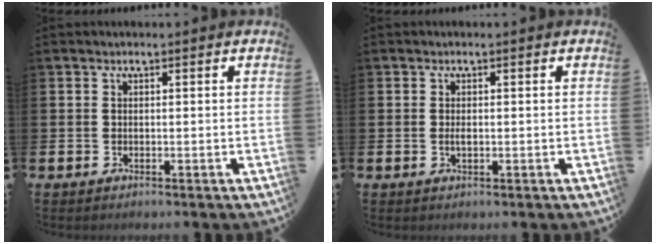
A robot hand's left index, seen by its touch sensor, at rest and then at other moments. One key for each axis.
{"total": 1.0, "fx": 0.0, "fy": 0.4, "fz": 0.9, "tx": -0.024, "ty": 0.005, "tz": 0.000}